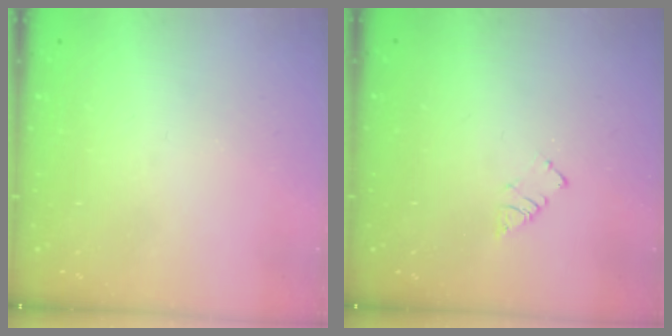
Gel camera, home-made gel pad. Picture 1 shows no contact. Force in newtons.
{"total": 2.9, "press": 2.9, "slide": 0.4}